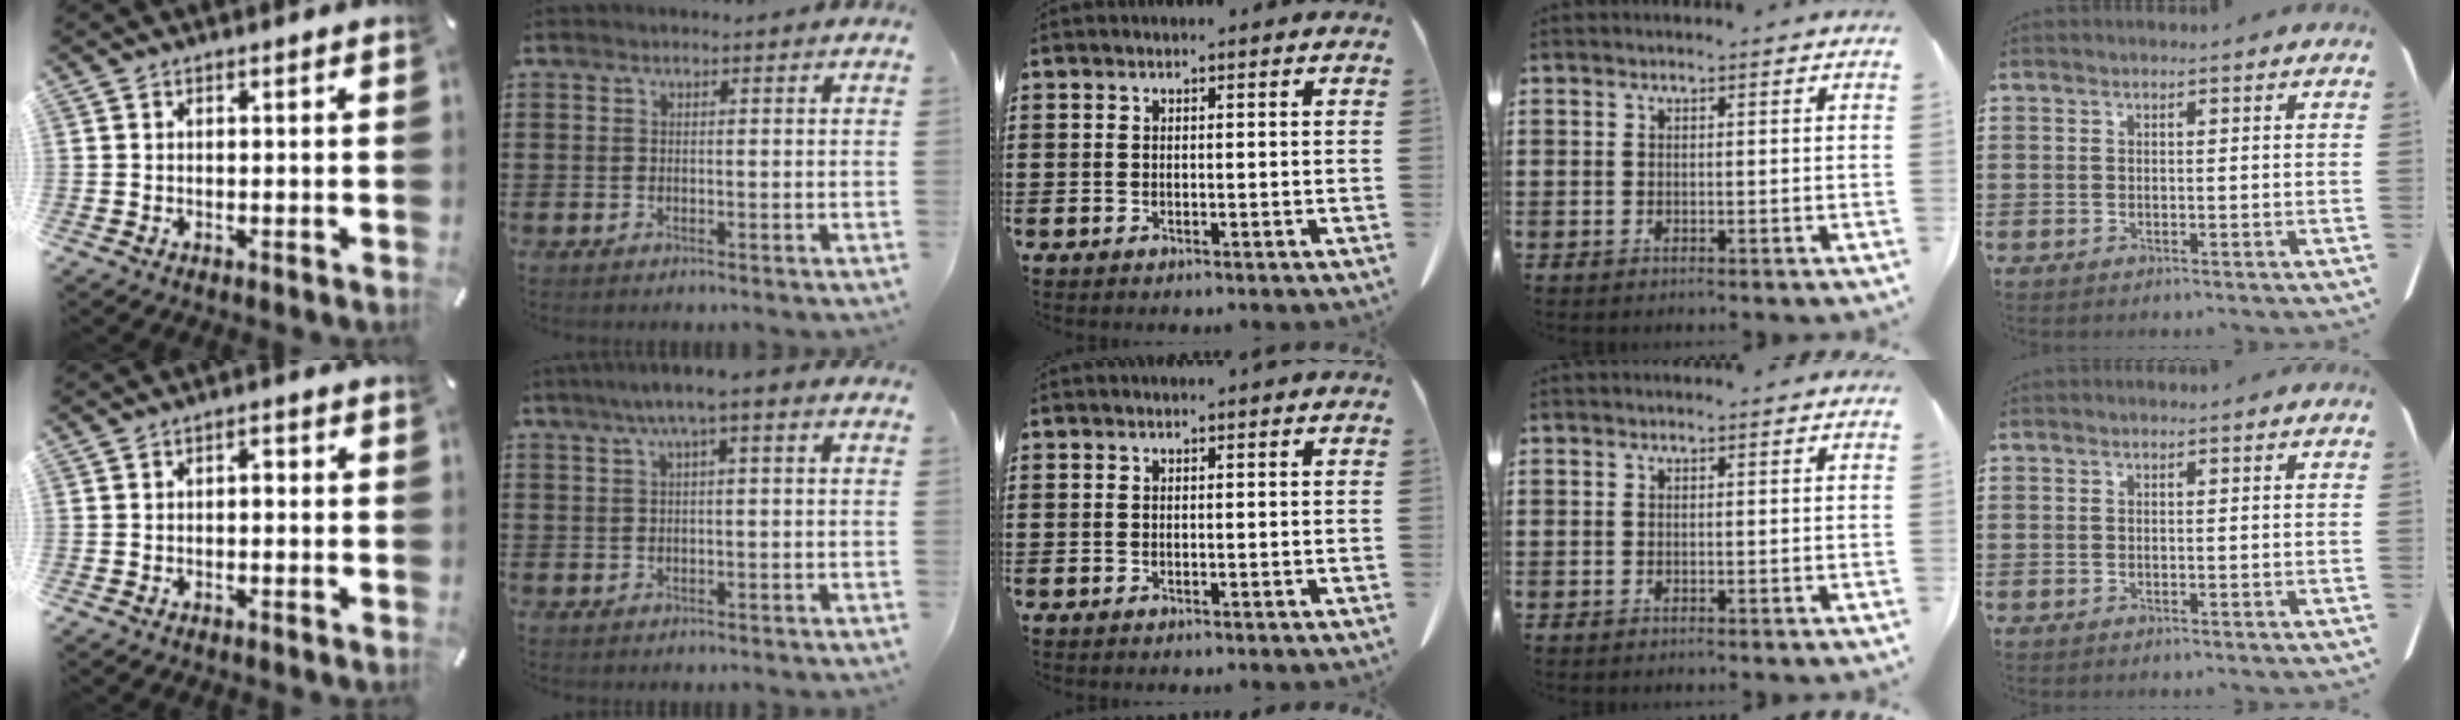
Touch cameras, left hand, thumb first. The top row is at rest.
{"thumb": {"total": 1.6, "force": [-0.5, 0.8, 1.2], "torque": [-0.027, 0.008, -0.013]}, "index": {"total": 3.1, "force": [0.3, 0.2, 3.0], "torque": [-0.055, 0.004, 0.000]}}